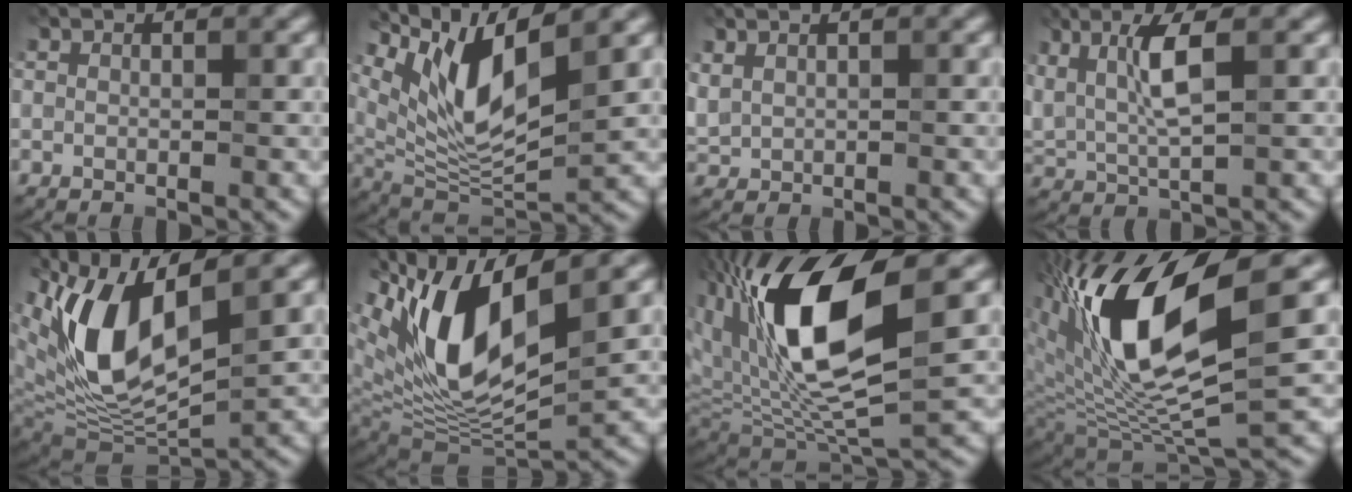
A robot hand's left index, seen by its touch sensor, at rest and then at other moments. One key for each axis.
{"total": 8.6, "fx": 4.1, "fy": 2.6, "fz": 7.0, "tx": -0.139, "ty": -0.011, "tz": 0.081}
{"total": 0.9, "fx": 0.8, "fy": 0.4, "fz": 0.3, "tx": -0.011, "ty": 0.001, "tz": 0.020}
{"total": 4.3, "fx": 1.5, "fy": 1.0, "fz": 4.0, "tx": -0.085, "ty": -0.003, "tz": 0.032}
{"total": 11.2, "fx": 3.6, "fy": 5.0, "fz": 9.4, "tx": -0.194, "ty": -0.005, "tz": 0.067}
{"total": 12.9, "fx": 4.2, "fy": 5.5, "fz": 10.9, "tx": -0.211, "ty": -0.003, "tz": 0.076}
{"total": 13.3, "fx": 2.6, "fy": 5.1, "fz": 12.0, "tx": -0.218, "ty": -0.001, "tz": 0.043}
{"total": 13.1, "fx": 3.5, "fy": 5.1, "fz": 11.6, "tx": -0.218, "ty": -0.008, "tz": 0.063}